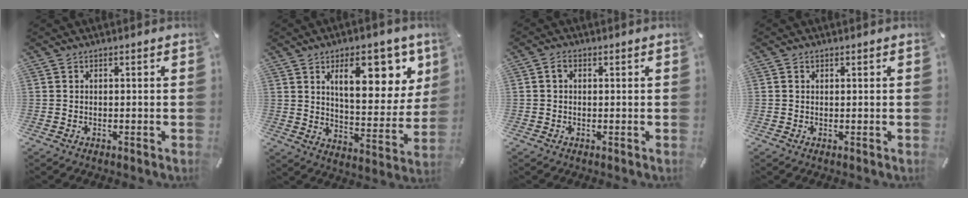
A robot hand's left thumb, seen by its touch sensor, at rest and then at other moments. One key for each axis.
{"total": 17.3, "fx": 8.9, "fy": 8.0, "fz": 12.5, "tx": -0.165, "ty": -0.036, "tz": 0.141}
{"total": 1.7, "fx": 0.3, "fy": 1.2, "fz": 1.2, "tx": -0.024, "ty": 0.007, "tz": 0.004}
{"total": 0.9, "fx": 0.3, "fy": 0.7, "fz": 0.5, "tx": -0.010, "ty": 0.003, "tz": 0.005}